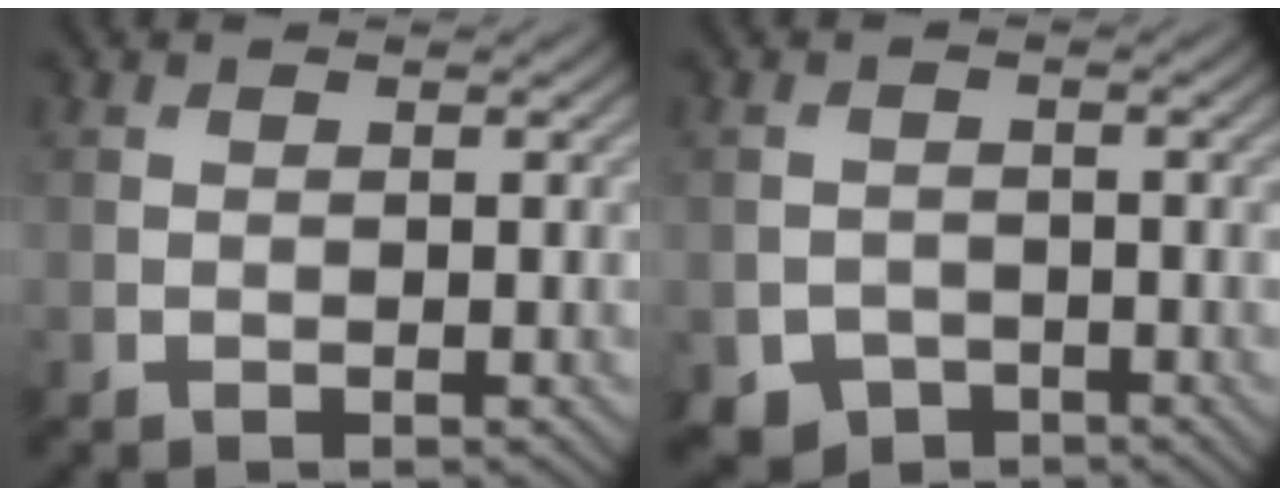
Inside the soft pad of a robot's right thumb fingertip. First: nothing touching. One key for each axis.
{"total": 3.1, "fx": -2.1, "fy": 2.2, "fz": 0.8, "tx": -0.016, "ty": -0.010, "tz": -0.040}